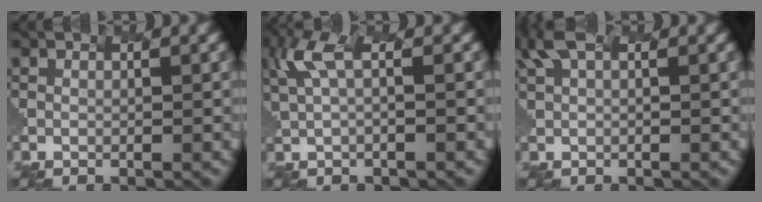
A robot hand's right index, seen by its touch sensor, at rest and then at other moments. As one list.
[{"total": 2.6, "force": [0.1, 0.0, 2.6], "torque": [-0.077, 0.009, 0.041]}, {"total": 1.9, "force": [1.1, 0.1, 1.5], "torque": [-0.041, 0.010, 0.040]}]